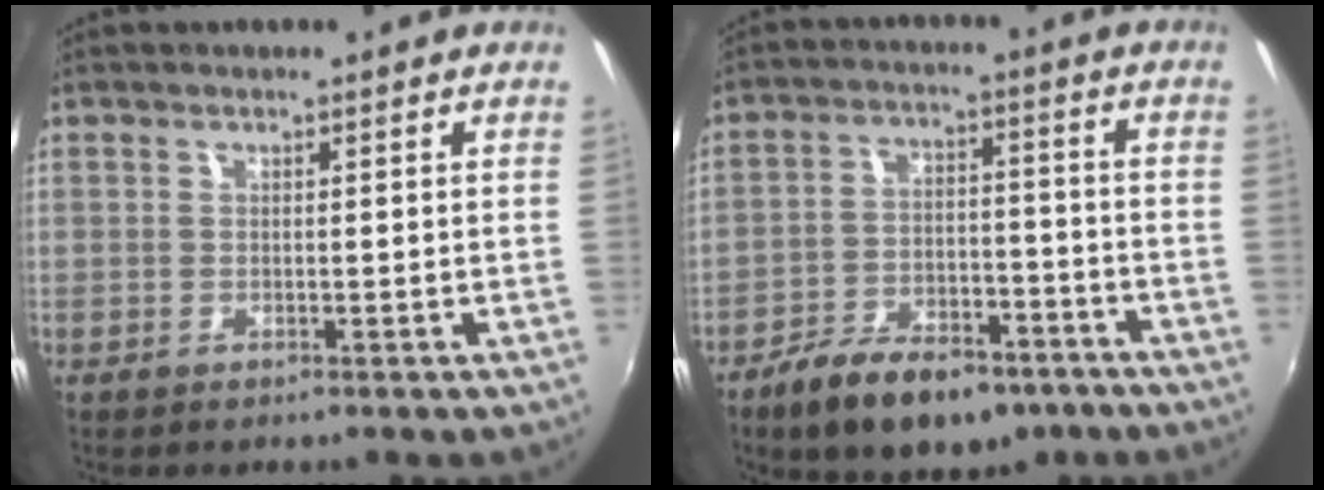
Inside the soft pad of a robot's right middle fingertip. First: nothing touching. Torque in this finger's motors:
{"motor_torque": [0.75, -1.07, 0.09, 0.03]}